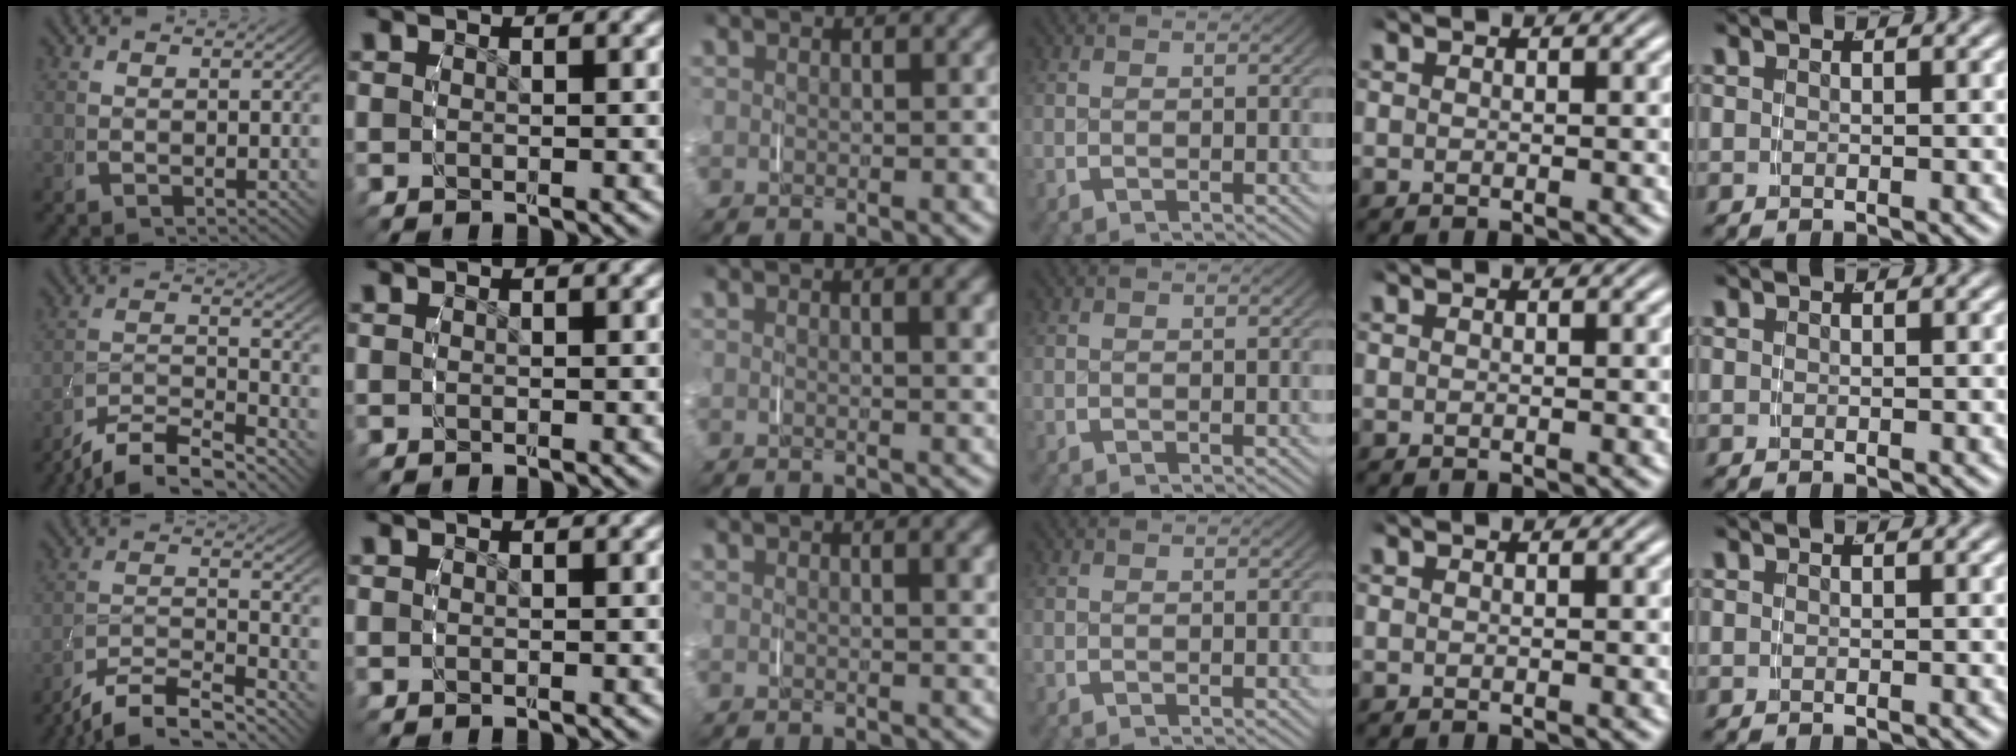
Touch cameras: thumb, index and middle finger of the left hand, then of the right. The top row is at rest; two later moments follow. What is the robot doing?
{"motion": "grasp_and_lifting", "object": "measuring cup"}